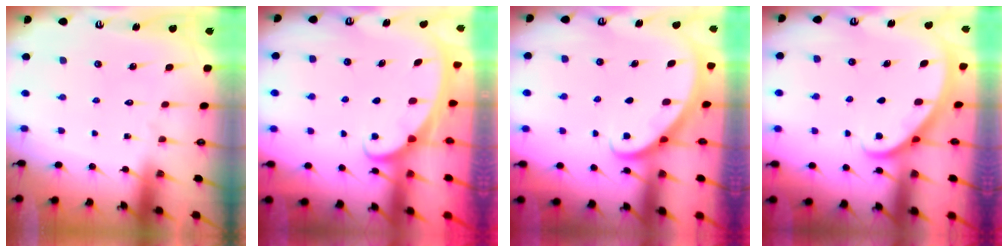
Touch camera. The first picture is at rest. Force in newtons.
{"total": 1.9, "press": 1.9, "slide": 0.1}
{"total": 2.9, "press": 2.9, "slide": 0.2}
{"total": 2.1, "press": 2.1, "slide": 0.2}